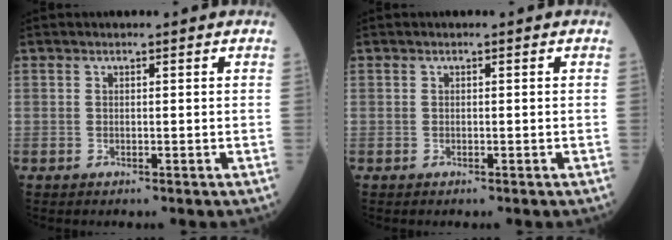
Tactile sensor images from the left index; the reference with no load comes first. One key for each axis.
{"total": 0.0}